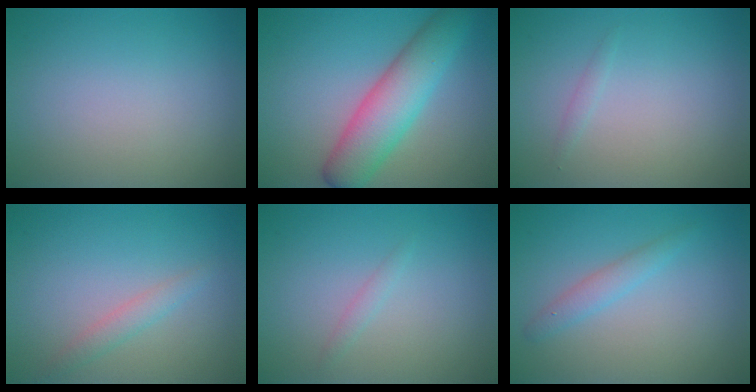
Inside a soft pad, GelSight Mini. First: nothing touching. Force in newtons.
{"total": 6.4, "press": 6.4, "slide": 0.2}
{"total": 0.5, "press": 0.5, "slide": 0.1}
{"total": 1.0, "press": 1.0, "slide": 0.1}
{"total": 0.8, "press": 0.8, "slide": 0.1}
{"total": 1.6, "press": 1.6, "slide": 0.1}